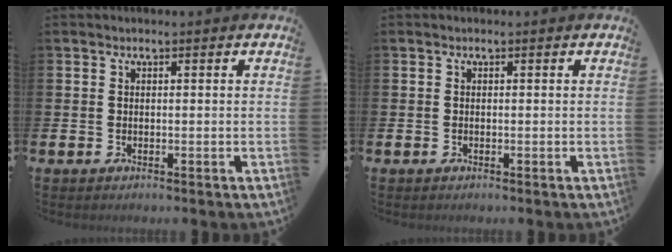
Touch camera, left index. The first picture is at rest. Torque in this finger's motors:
{"motor_torque": [-0.13, -0.04, -0.03, -0.01]}